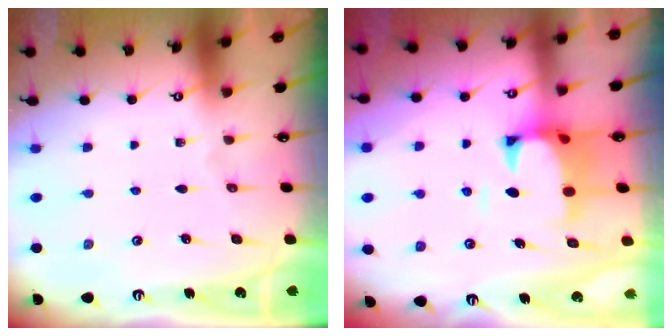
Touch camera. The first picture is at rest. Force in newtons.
{"total": 2.6, "press": 2.4, "slide": 1.1}